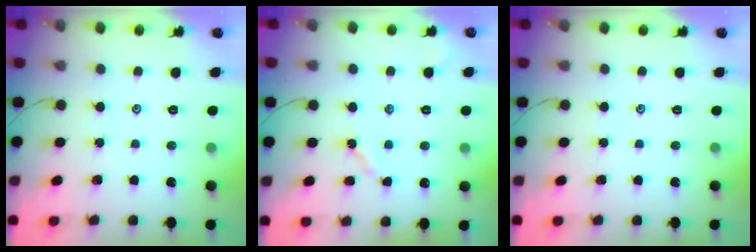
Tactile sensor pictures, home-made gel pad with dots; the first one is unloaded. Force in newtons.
{"total": 3.7, "press": 3.6, "slide": 0.6}
{"total": 0.0}